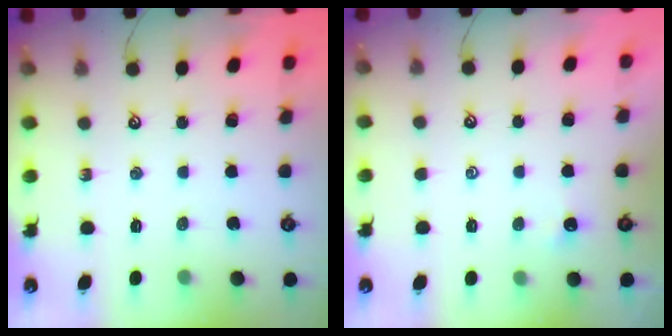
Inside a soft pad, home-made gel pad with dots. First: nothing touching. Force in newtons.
{"total": 0.0}